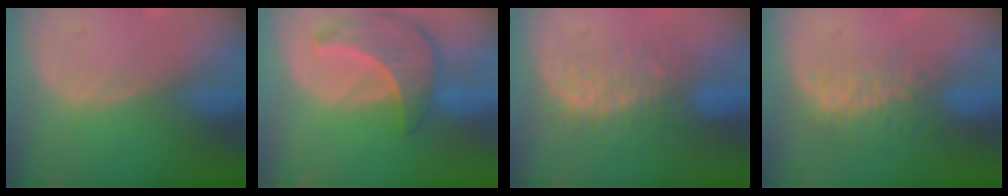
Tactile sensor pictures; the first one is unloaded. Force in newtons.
{"total": 8.7, "press": 7.9, "slide": 3.7}
{"total": 7.7, "press": 7.7, "slide": 1.2}
{"total": 8.3, "press": 6.9, "slide": 4.5}